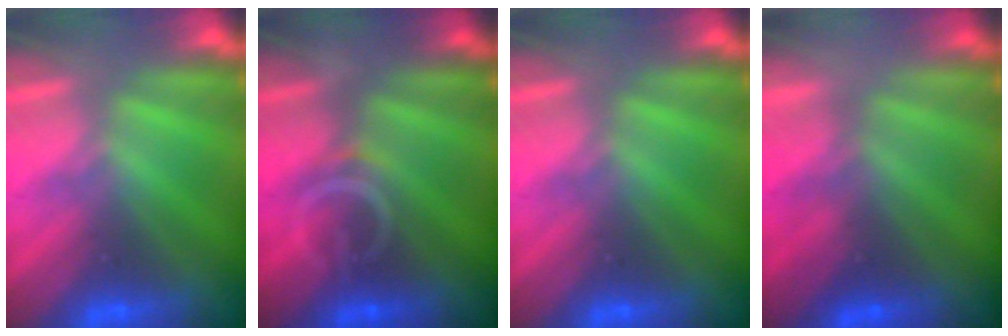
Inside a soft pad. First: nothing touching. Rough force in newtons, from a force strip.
{"total": 3.4}
{"total": 0.0}
{"total": 1.7}